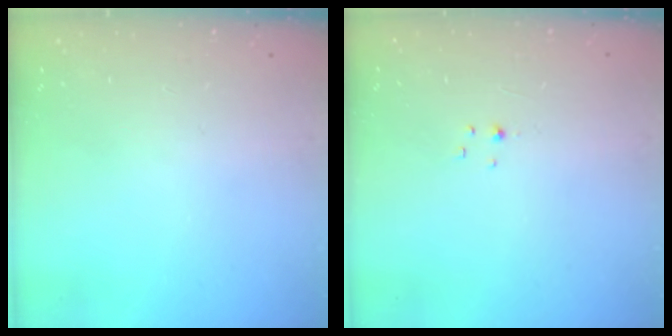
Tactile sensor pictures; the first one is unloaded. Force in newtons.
{"total": 1.1, "press": 1.1, "slide": 0.2}